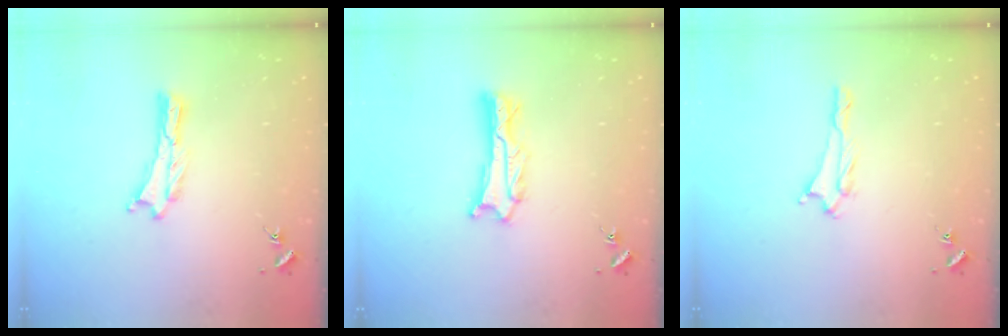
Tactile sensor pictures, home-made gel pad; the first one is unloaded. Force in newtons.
{"total": 1.8, "press": 1.8, "slide": 0.2}
{"total": 1.6, "press": 1.6, "slide": 0.1}